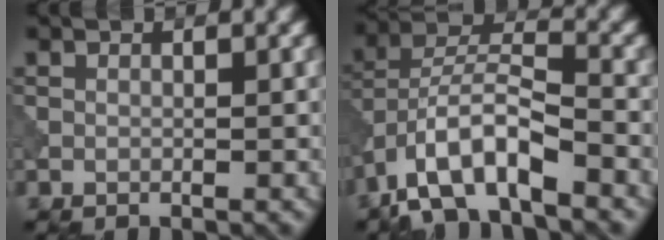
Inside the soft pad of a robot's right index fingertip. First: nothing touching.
{"total": 8.1, "force": [-5.2, 2.6, 5.7], "torque": [-0.099, 0.012, -0.103]}